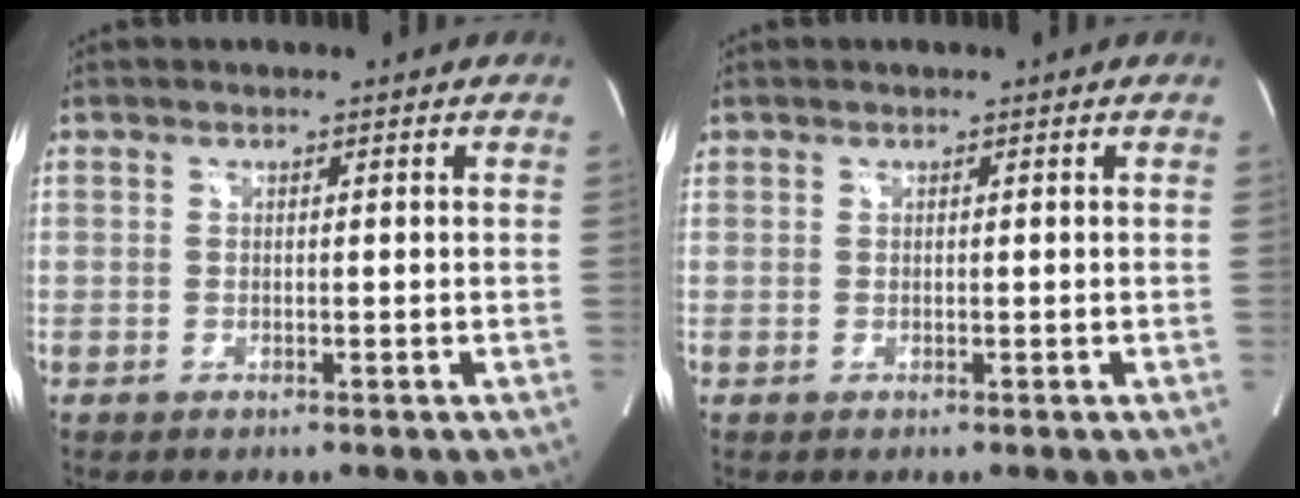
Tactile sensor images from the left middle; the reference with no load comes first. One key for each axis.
{"total": 0.0}